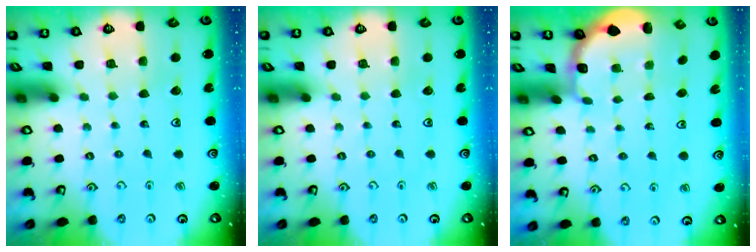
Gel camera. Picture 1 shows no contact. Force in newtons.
{"total": 0.0}
{"total": 1.9, "press": 1.8, "slide": 0.7}